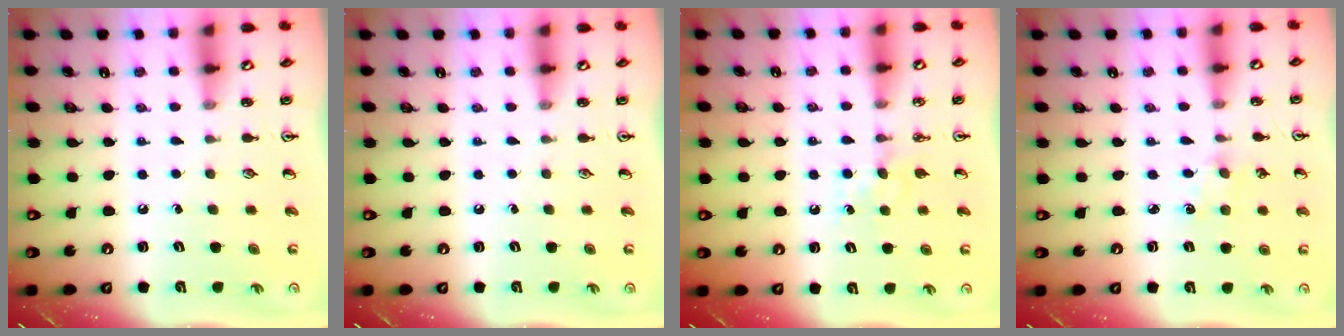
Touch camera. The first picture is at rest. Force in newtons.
{"total": 0.0}
{"total": 4.3, "press": 4.2, "slide": 0.7}
{"total": 1.5, "press": 1.4, "slide": 0.2}